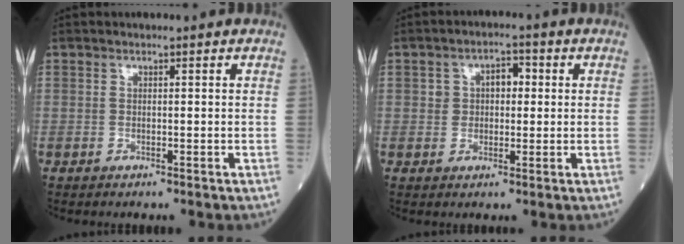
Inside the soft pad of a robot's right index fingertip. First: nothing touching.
{"total": 4.3, "force": [0.9, 2.9, 3.1], "torque": [-0.045, 0.018, 0.015]}